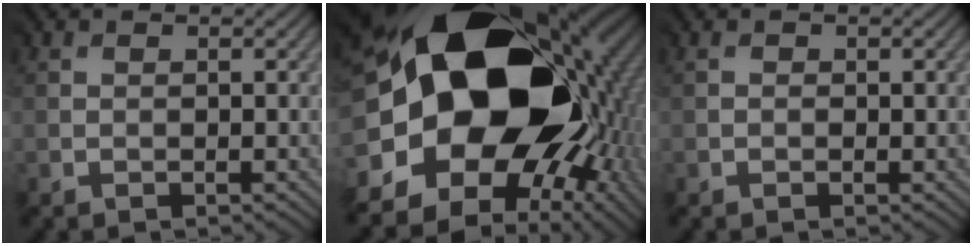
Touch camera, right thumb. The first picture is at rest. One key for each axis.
{"total": 21.8, "fx": 0.3, "fy": 16.1, "fz": 14.7, "tx": -0.309, "ty": -0.052, "tz": 0.033}
{"total": 0.0}